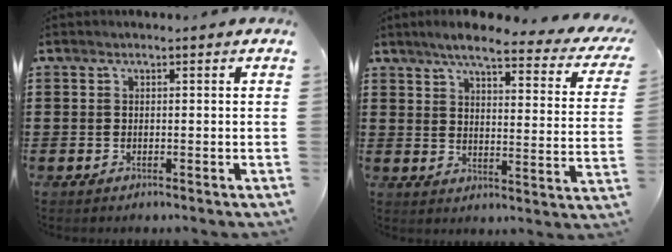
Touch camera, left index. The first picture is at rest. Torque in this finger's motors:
{"motor_torque": [2.14, 0.00, 0.29, 0.06]}